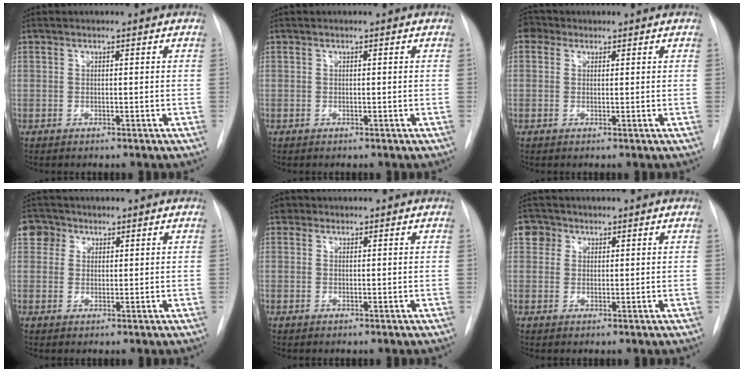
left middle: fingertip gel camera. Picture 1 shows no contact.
{"total": 0.0}
{"total": 2.4, "force": [1.2, 2.0, 0.6], "torque": [-0.011, 0.012, 0.016]}
{"total": 3.4, "force": [1.8, 2.9, 0.4], "torque": [-0.004, 0.011, 0.028]}
{"total": 1.3, "force": [0.7, 1.1, 0.2], "torque": [0.002, 0.007, 0.006]}
{"total": 2.8, "force": [1.3, 2.4, 0.4], "torque": [0.000, 0.007, 0.016]}